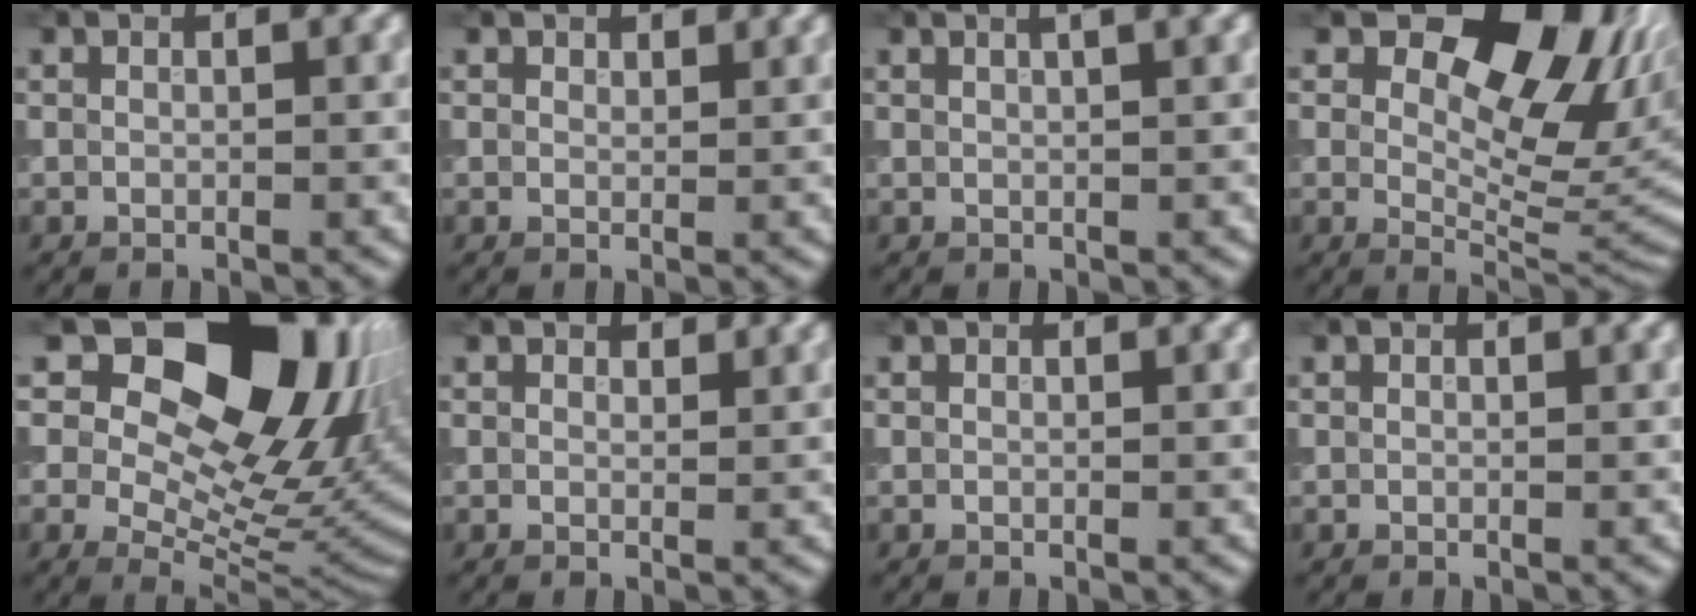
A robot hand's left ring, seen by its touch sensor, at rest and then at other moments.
{"total": 1.1, "force": [0.9, 0.5, 0.2], "torque": [-0.004, -0.003, 0.012]}
{"total": 3.7, "force": [2.0, 1.4, 2.8], "torque": [-0.013, 0.013, 0.005]}
{"total": 11.7, "force": [4.6, 6.4, 8.6], "torque": [-0.112, -0.001, 0.073]}
{"total": 17.2, "force": [7.3, 11.0, 11.1], "torque": [-0.141, 0.025, 0.123]}
{"total": 1.1, "force": [0.9, 0.5, 0.2], "torque": [-0.004, -0.003, 0.010]}
{"total": 0.0}
{"total": 0.0}